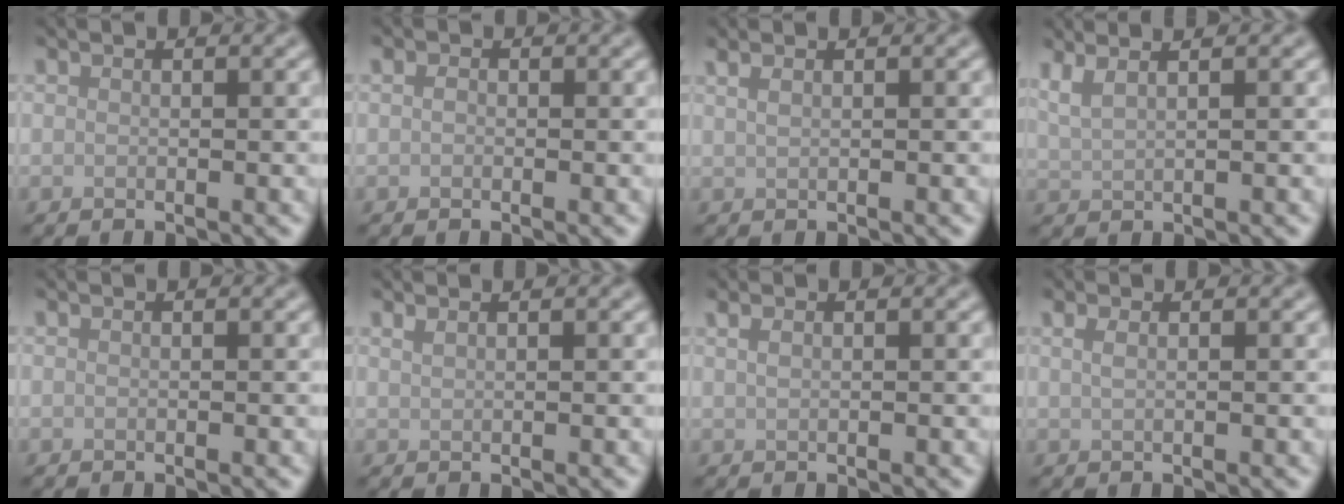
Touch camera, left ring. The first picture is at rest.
{"total": 0.8, "force": [0.0, 0.6, 0.4], "torque": [-0.005, -0.002, 0.000]}
{"total": 1.3, "force": [0.8, 0.5, 0.8], "torque": [-0.017, -0.001, 0.016]}
{"total": 3.6, "force": [2.5, 1.4, 2.2], "torque": [-0.028, 0.021, 0.024]}
{"total": 0.0}
{"total": 0.9, "force": [0.7, 0.3, 0.5], "torque": [-0.006, -0.001, 0.011]}
{"total": 0.9, "force": [0.6, 0.3, 0.6], "torque": [-0.014, 0.002, 0.013]}
{"total": 1.6, "force": [0.7, 0.8, 1.2], "torque": [-0.017, -0.006, 0.006]}